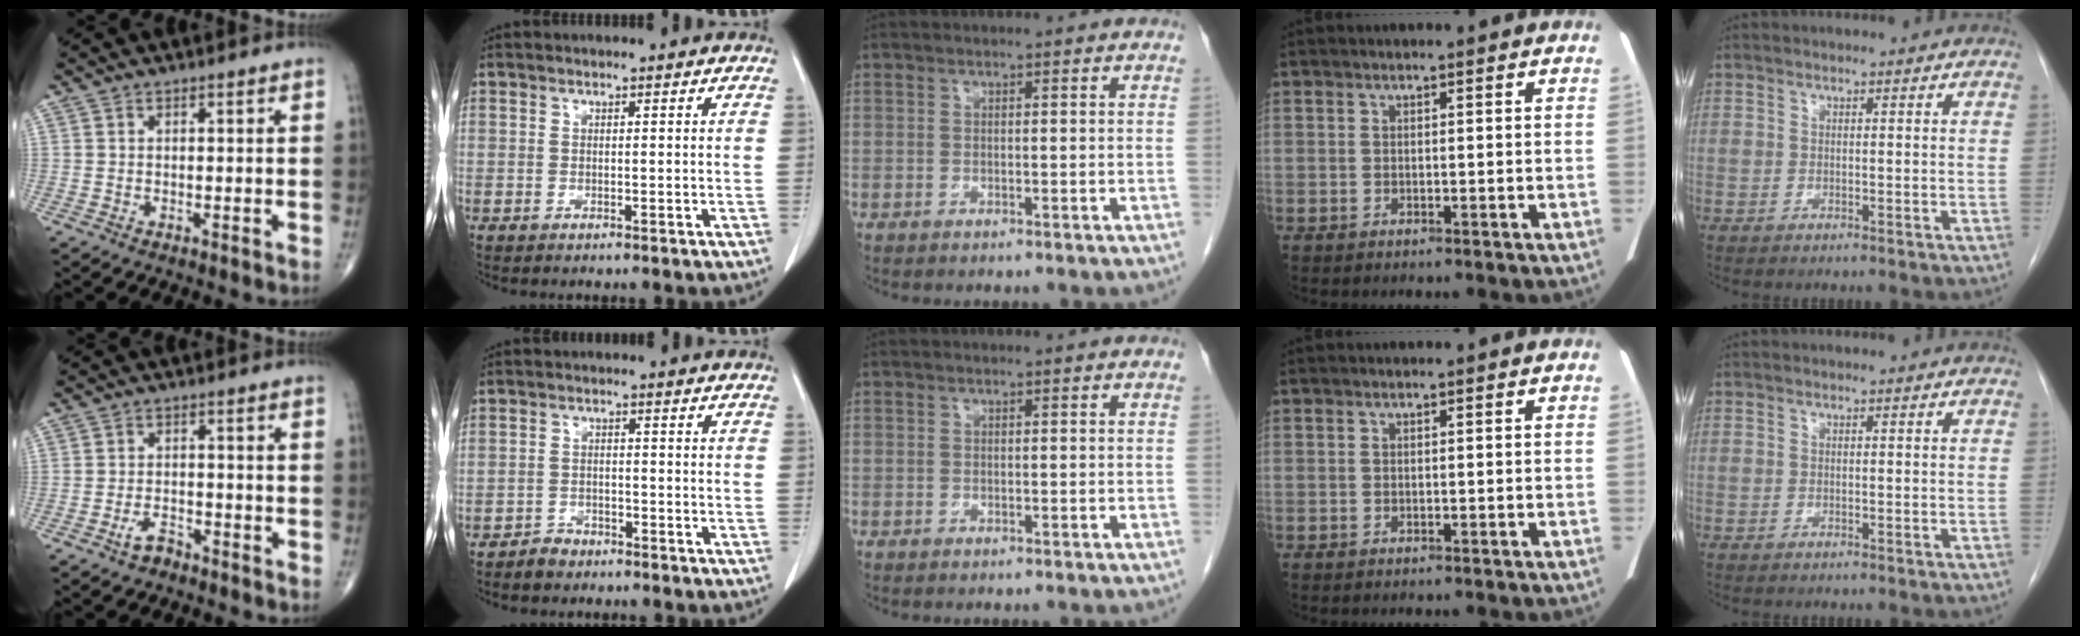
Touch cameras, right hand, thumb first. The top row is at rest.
{"thumb": {"total": 2.9, "force": [-2.1, 1.4, 1.4], "torque": [-0.027, 0.012, -0.037]}, "index": {"total": 2.6, "force": [-2.2, 1.4, 0.3], "torque": [-0.011, 0.004, -0.037]}}